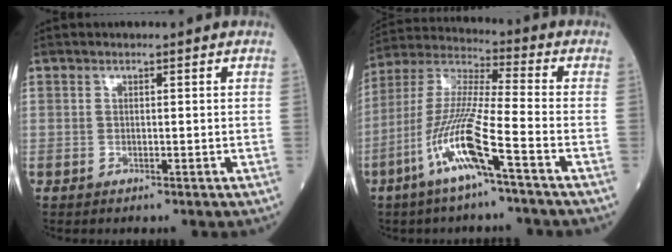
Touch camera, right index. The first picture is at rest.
{"total": 12.7, "force": [-5.9, 0.0, 11.3], "torque": [-0.242, -0.006, -0.121]}